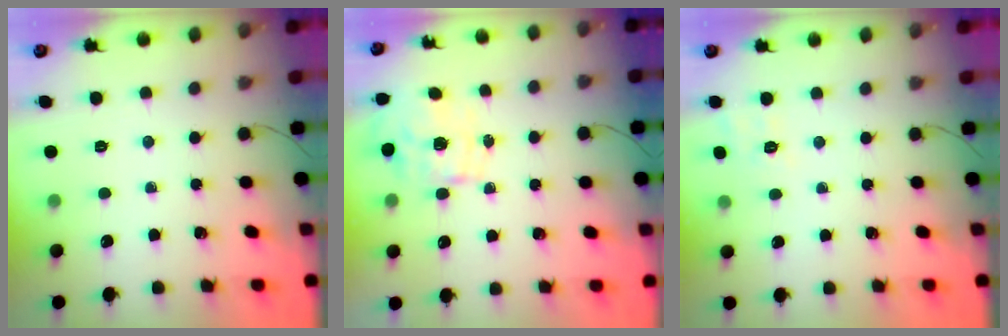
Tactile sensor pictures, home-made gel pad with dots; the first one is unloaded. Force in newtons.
{"total": 1.6, "press": 1.4, "slide": 0.8}
{"total": 2.9, "press": 2.1, "slide": 2.0}